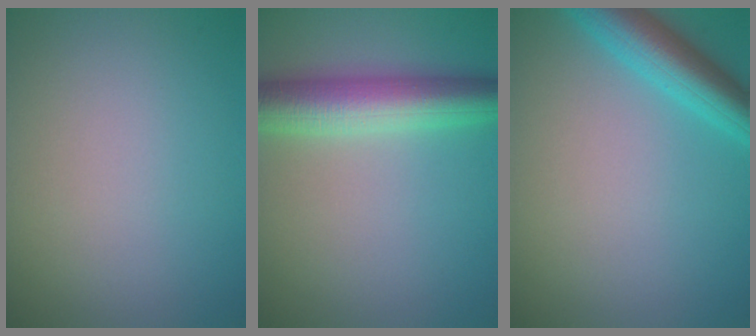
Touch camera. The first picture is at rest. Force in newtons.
{"total": 6.7, "press": 6.7, "slide": 0.2}
{"total": 5.1, "press": 5.1, "slide": 0.2}